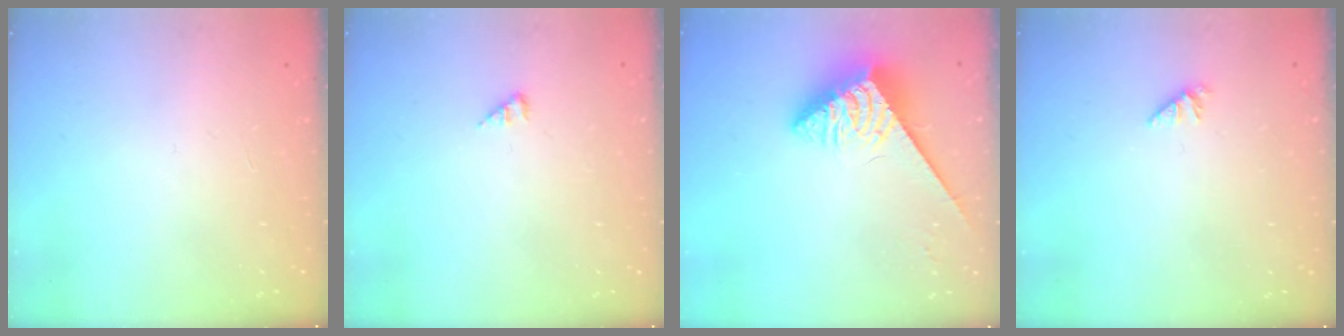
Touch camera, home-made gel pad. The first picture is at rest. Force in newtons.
{"total": 1.0, "press": 0.9, "slide": 0.2}
{"total": 4.6, "press": 4.6, "slide": 0.5}
{"total": 0.0}